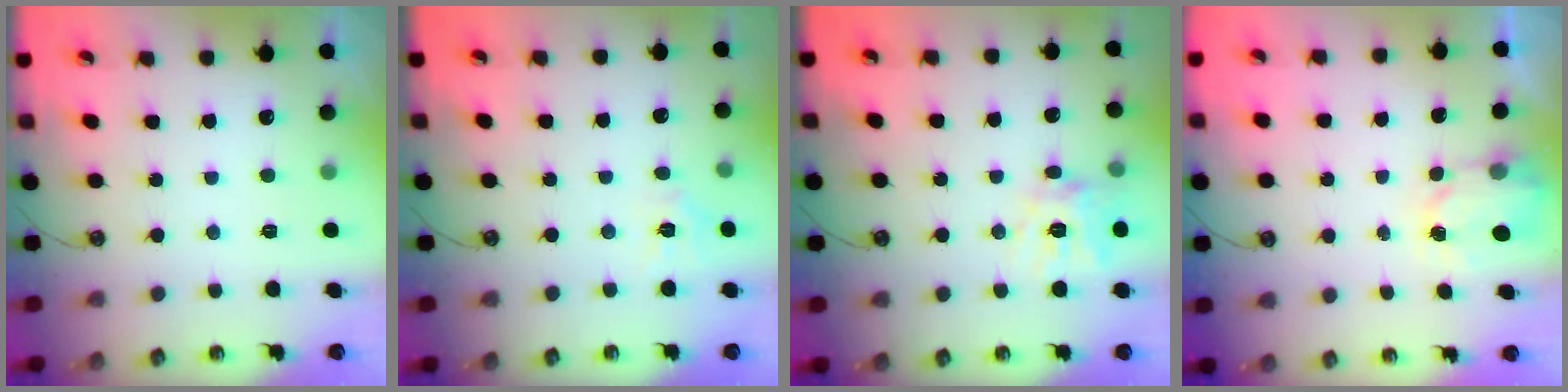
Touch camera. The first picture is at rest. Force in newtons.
{"total": 5.9, "press": 5.9, "slide": 0.7}
{"total": 12.3, "press": 12.2, "slide": 1.0}
{"total": 2.7, "press": 2.6, "slide": 0.4}